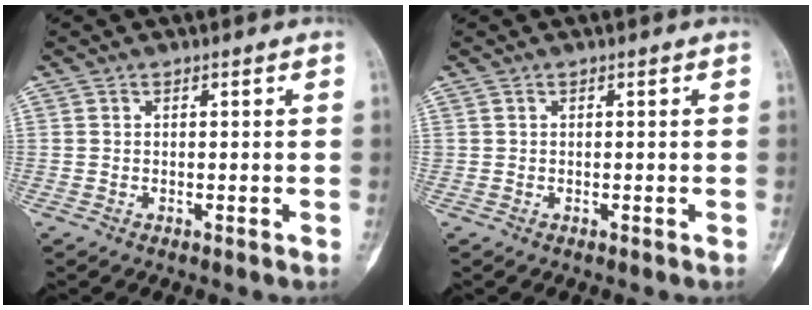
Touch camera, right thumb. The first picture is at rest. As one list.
[{"total": 0.0}]